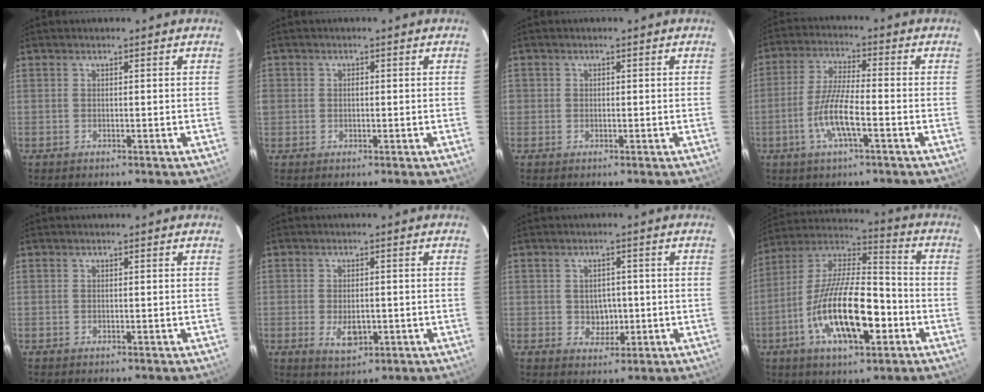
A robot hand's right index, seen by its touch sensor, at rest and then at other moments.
{"total": 1.9, "force": [-0.3, 1.8, 0.7], "torque": [-0.009, 0.001, -0.006]}
{"total": 1.2, "force": [-0.2, 1.2, 0.1], "torque": [0.000, 0.000, -0.004]}
{"total": 8.6, "force": [-3.3, 1.4, 7.8], "torque": [-0.160, -0.002, -0.065]}
{"total": 0.0}
{"total": 4.9, "force": [-1.3, 3.0, 3.8], "torque": [-0.070, -0.009, -0.014]}
{"total": 3.9, "force": [-0.3, 3.5, 1.8], "torque": [-0.032, 0.006, 0.004]}
{"total": 19.8, "force": [-6.8, 7.3, 17.0], "torque": [-0.325, -0.006, -0.122]}